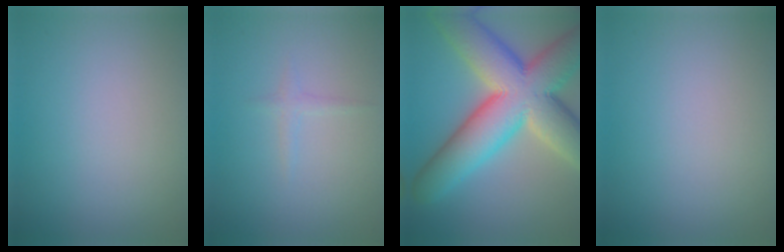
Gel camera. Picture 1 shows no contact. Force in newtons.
{"total": 0.8, "press": 0.8, "slide": 0.1}
{"total": 14.3, "press": 14.3, "slide": 0.8}
{"total": 0.0}